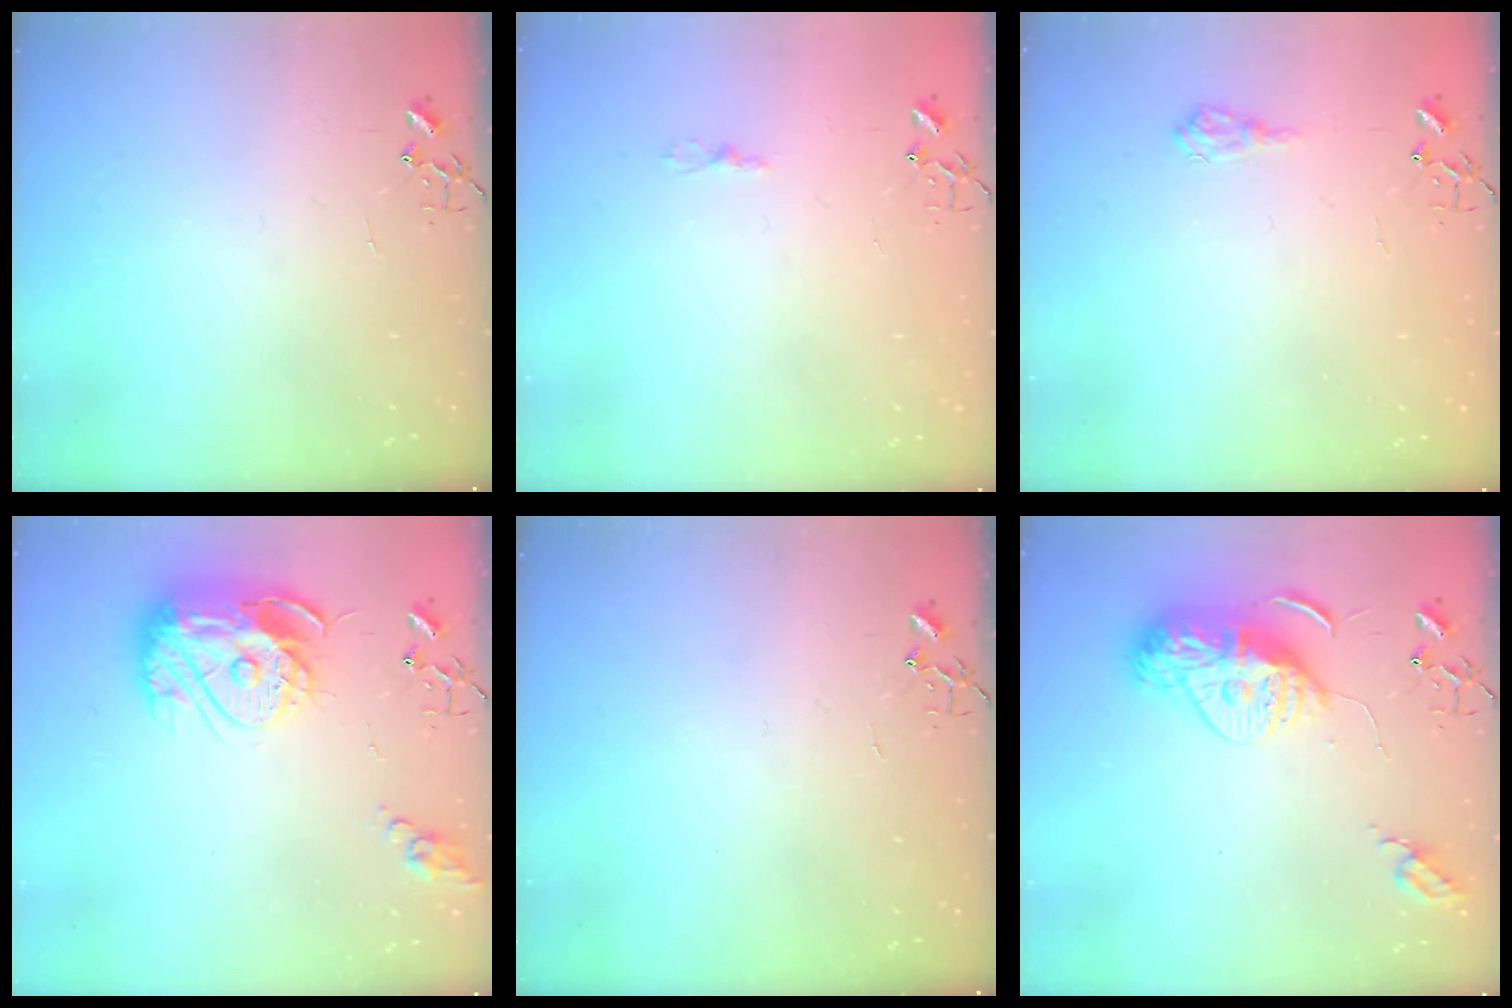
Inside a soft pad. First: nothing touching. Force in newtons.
{"total": 2.4, "press": 2.4, "slide": 0.3}
{"total": 7.7, "press": 7.7, "slide": 0.9}
{"total": 16.9, "press": 16.8, "slide": 1.7}
{"total": 0.0}
{"total": 13.3, "press": 13.3, "slide": 1.2}